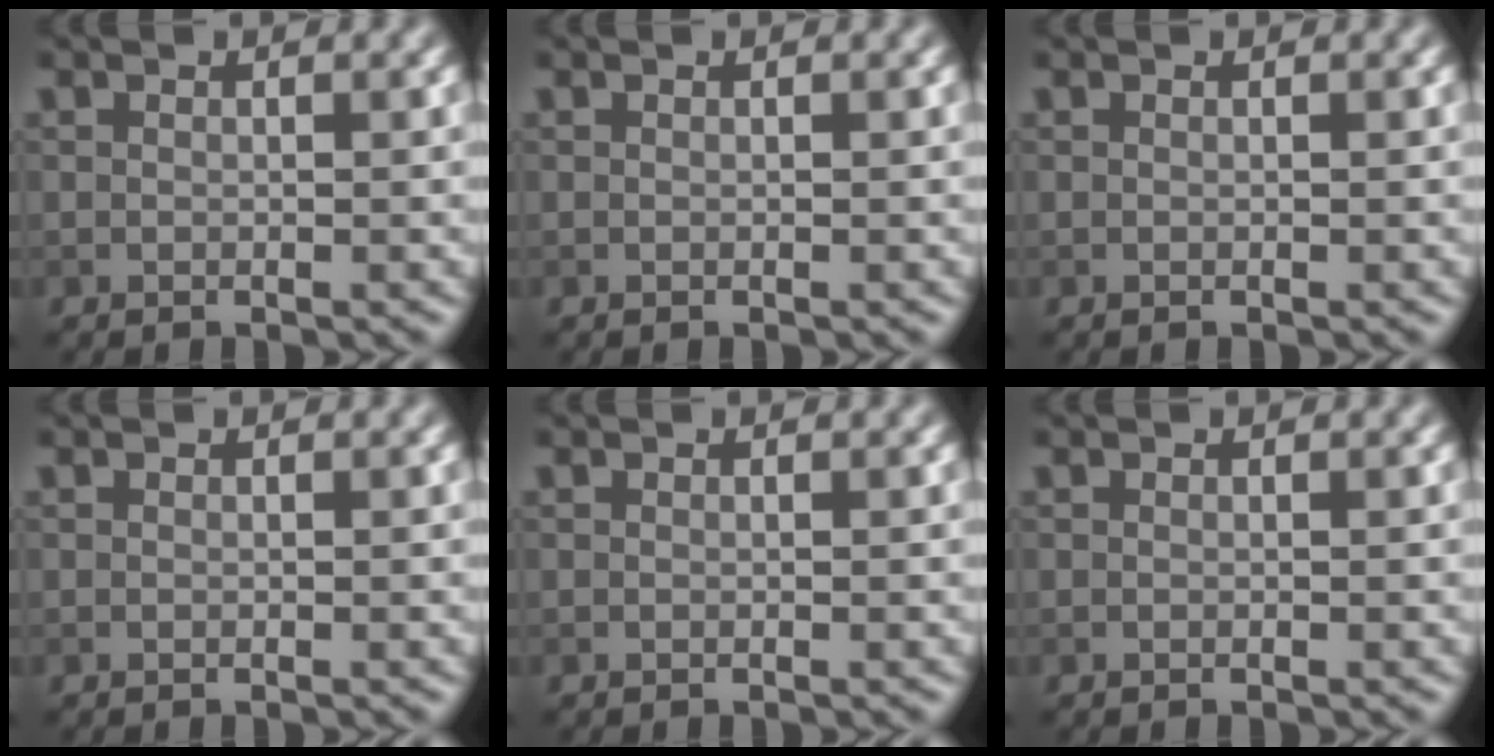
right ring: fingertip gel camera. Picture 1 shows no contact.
{"total": 0.0}
{"total": 0.0}
{"total": 0.0}
{"total": 0.0}
{"total": 0.0}